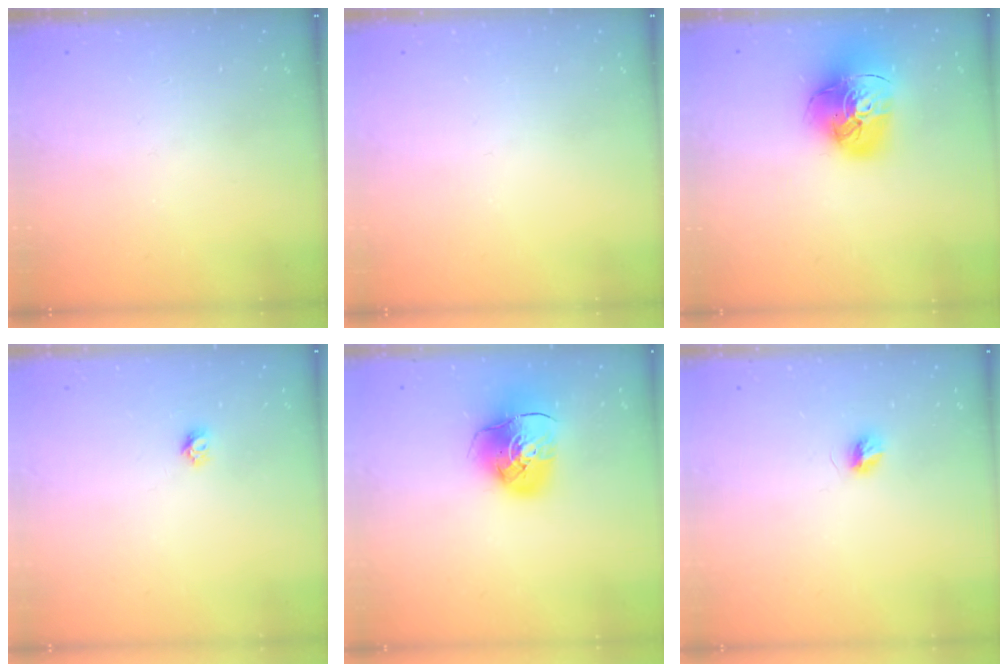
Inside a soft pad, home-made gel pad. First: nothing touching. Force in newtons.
{"total": 0.0}
{"total": 19.0, "press": 18.8, "slide": 2.2}
{"total": 3.7, "press": 3.7, "slide": 0.2}
{"total": 10.6, "press": 10.5, "slide": 1.2}
{"total": 5.0, "press": 5.0, "slide": 0.6}